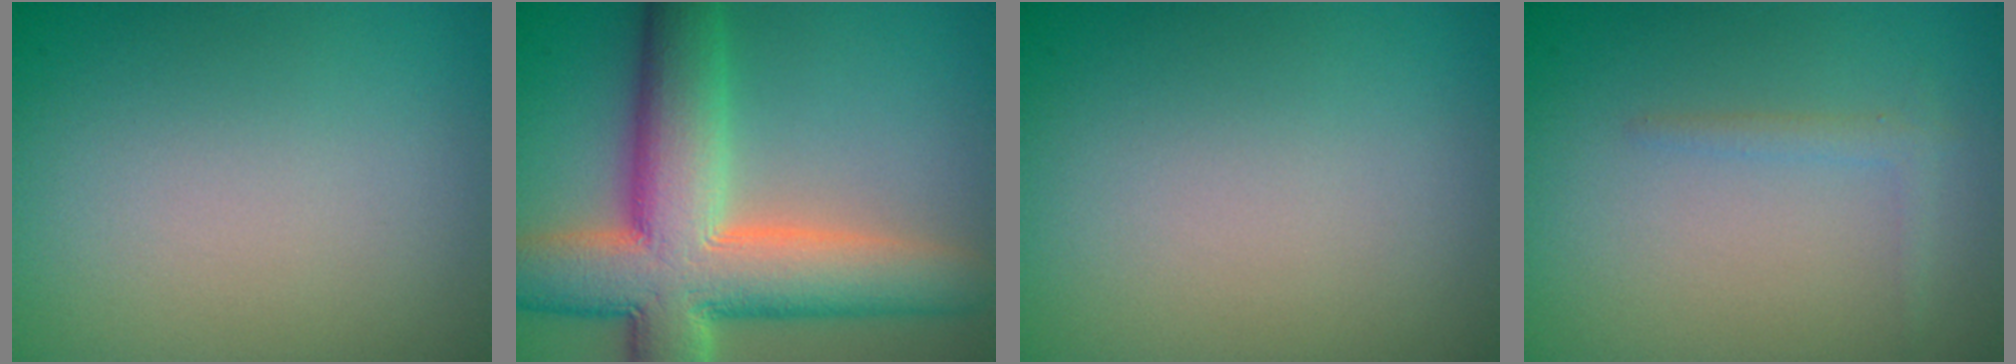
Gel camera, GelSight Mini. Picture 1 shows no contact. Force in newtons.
{"total": 11.6, "press": 11.6, "slide": 0.8}
{"total": 0.0}
{"total": 1.1, "press": 1.1, "slide": 0.1}